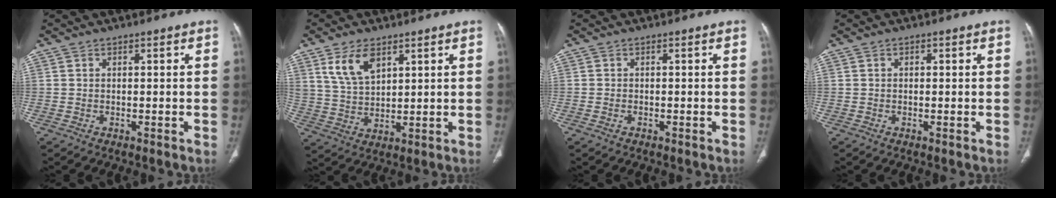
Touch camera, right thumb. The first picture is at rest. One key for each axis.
{"total": 8.1, "fx": 4.5, "fy": 4.4, "fz": 5.2, "tx": -0.088, "ty": -0.020, "tz": 0.095}
{"total": 0.7, "fx": -0.3, "fy": 0.5, "fz": 0.4, "tx": -0.012, "ty": 0.003, "tz": -0.005}
{"total": 0.5, "fx": 0.1, "fy": 0.4, "fz": 0.3, "tx": -0.002, "ty": 0.001, "tz": 0.000}